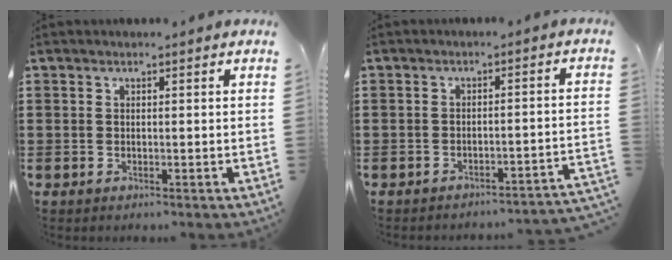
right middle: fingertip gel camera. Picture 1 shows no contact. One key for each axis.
{"total": 2.5, "fx": -2.5, "fy": -0.1, "fz": 0.6, "tx": -0.014, "ty": 0.001, "tz": -0.054}